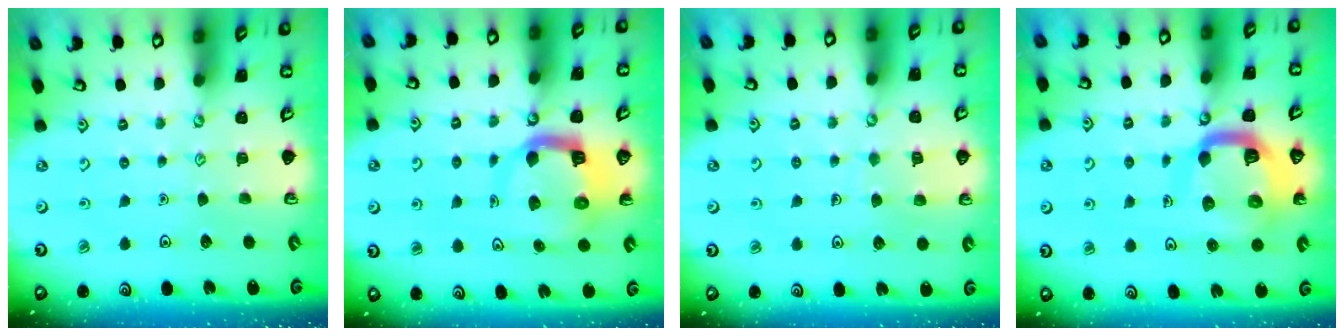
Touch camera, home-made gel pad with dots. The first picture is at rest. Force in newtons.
{"total": 8.4, "press": 8.3, "slide": 1.2}
{"total": 5.6, "press": 5.6, "slide": 0.5}
{"total": 13.6, "press": 13.5, "slide": 1.6}